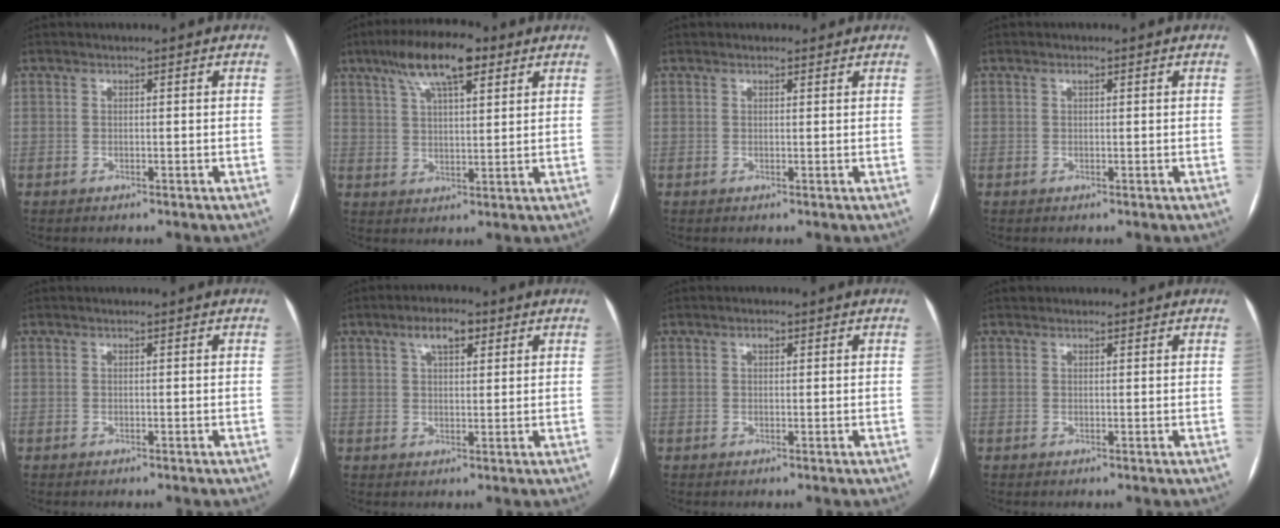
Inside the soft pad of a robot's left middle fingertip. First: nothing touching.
{"total": 10.8, "force": [6.4, 3.0, 8.2], "torque": [-0.146, 0.021, 0.109]}
{"total": 1.5, "force": [1.3, 0.7, 0.4], "torque": [-0.008, 0.014, 0.017]}
{"total": 0.7, "force": [0.3, 0.2, 0.5], "torque": [-0.011, 0.002, 0.005]}
{"total": 0.0}
{"total": 4.9, "force": [2.6, 2.0, 3.6], "torque": [-0.067, 0.014, 0.044]}
{"total": 0.9, "force": [0.4, 0.4, 0.7], "torque": [-0.013, 0.003, 0.007]}
{"total": 1.0, "force": [0.8, 0.5, 0.1], "torque": [-0.001, 0.009, 0.011]}